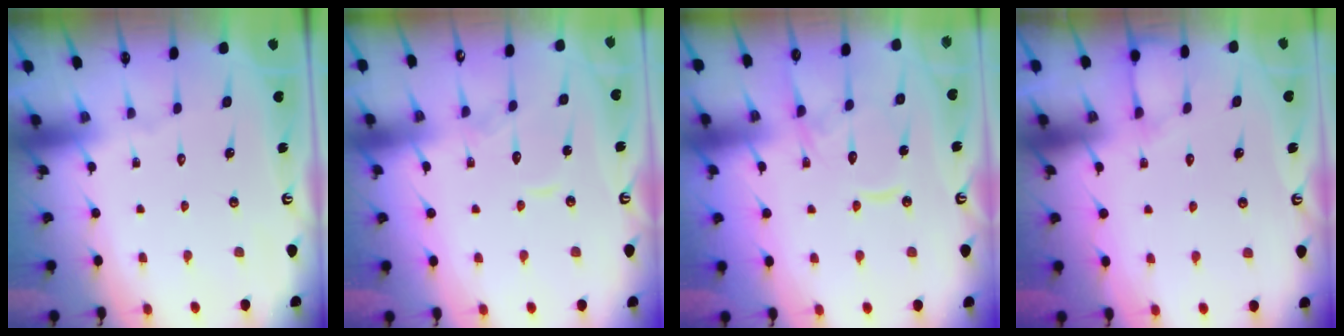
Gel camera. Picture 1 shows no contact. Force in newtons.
{"total": 9.8, "press": 9.8, "slide": 0.5}
{"total": 12.9, "press": 12.8, "slide": 1.3}
{"total": 4.2, "press": 4.2, "slide": 0.5}